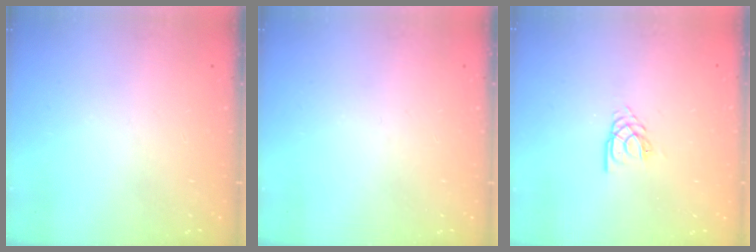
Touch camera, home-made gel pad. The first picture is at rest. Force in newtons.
{"total": 0.0}
{"total": 2.6, "press": 2.6, "slide": 0.3}